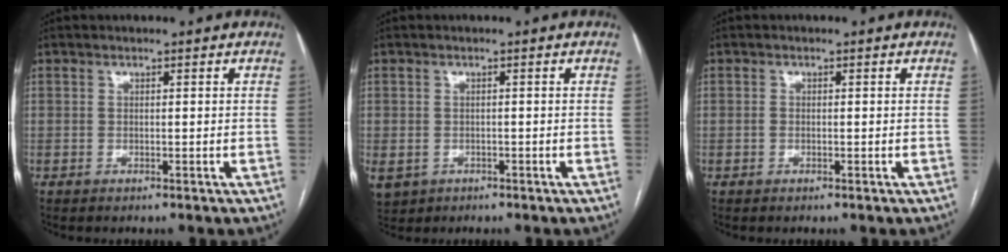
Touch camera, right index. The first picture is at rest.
{"total": 5.8, "force": [-2.5, 4.8, 2.0], "torque": [-0.056, -0.006, -0.030]}
{"total": 0.6, "force": [-0.2, 0.4, 0.5], "torque": [-0.010, 0.001, -0.005]}